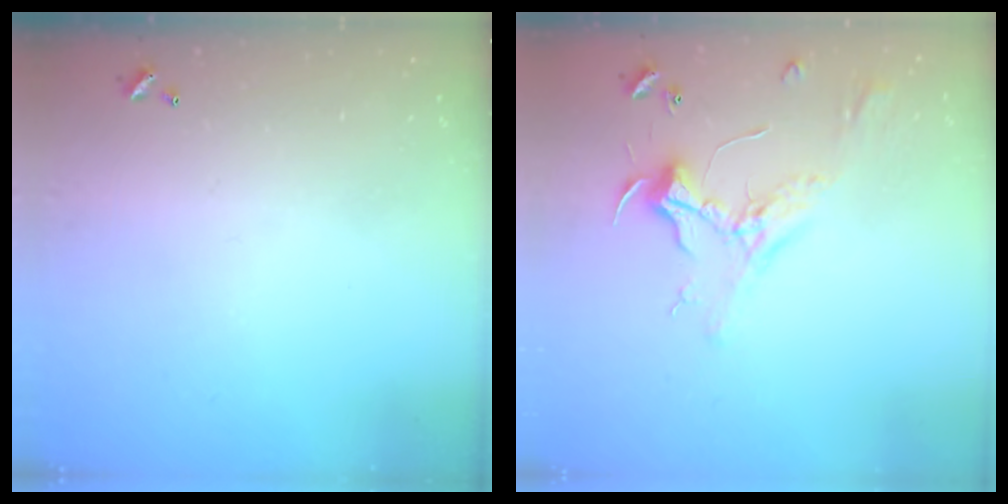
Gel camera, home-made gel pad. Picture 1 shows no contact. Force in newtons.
{"total": 2.3, "press": 2.1, "slide": 0.9}